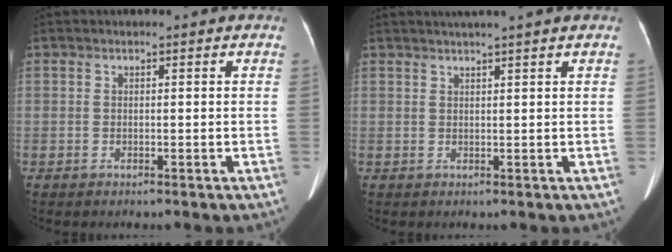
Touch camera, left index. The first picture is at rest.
{"total": 4.8, "force": [4.0, -1.0, 2.4], "torque": [-0.033, 0.024, 0.057]}